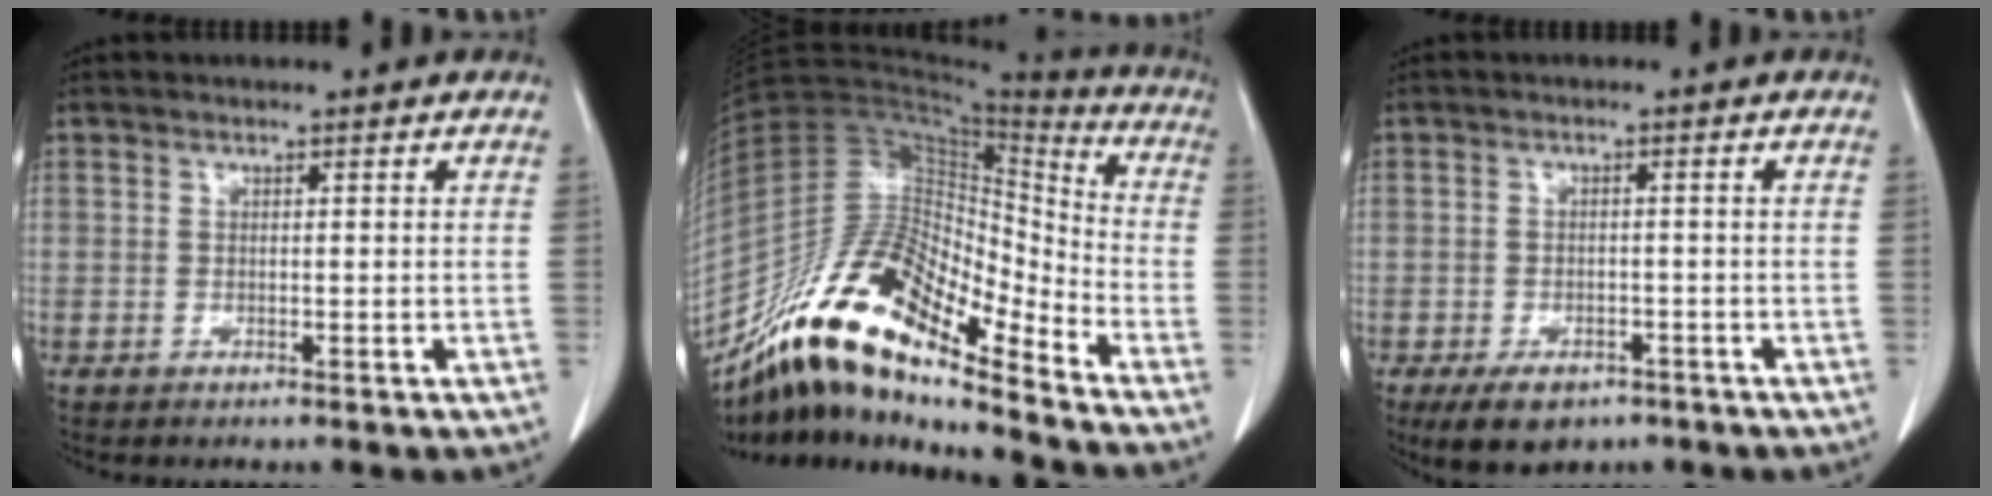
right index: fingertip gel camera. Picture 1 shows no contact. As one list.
[{"total": 17.7, "force": [-13.4, 4.3, 10.7], "torque": [-0.187, 0.045, -0.238]}, {"total": 6.4, "force": [-4.4, 3.5, 3.2], "torque": [-0.053, -0.003, -0.062]}]